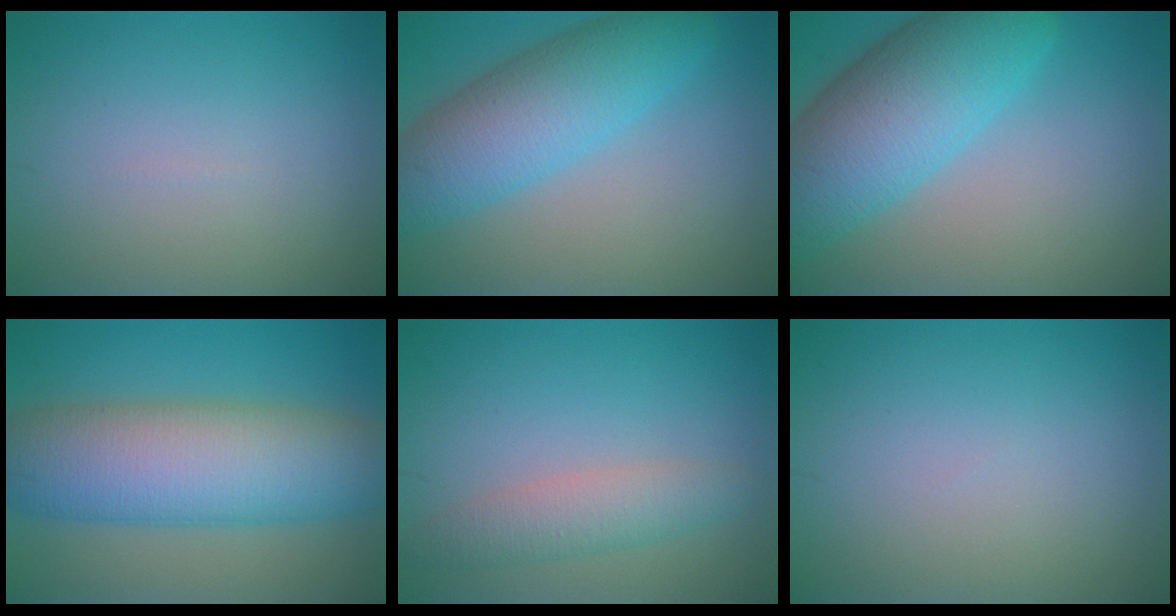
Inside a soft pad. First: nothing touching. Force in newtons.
{"total": 7.8, "press": 7.8, "slide": 0.2}
{"total": 10.0, "press": 10.0, "slide": 0.3}
{"total": 11.2, "press": 11.2, "slide": 0.2}
{"total": 3.0, "press": 3.0, "slide": 0.1}
{"total": 0.0}